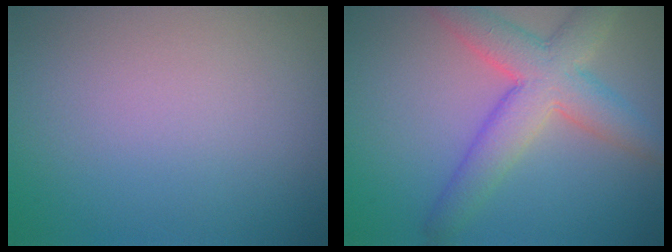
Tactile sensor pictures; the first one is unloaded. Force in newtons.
{"total": 6.5, "press": 6.4, "slide": 0.3}